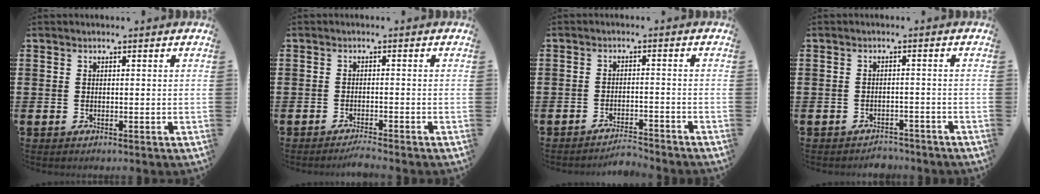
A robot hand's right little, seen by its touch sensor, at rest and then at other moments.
{"total": 1.5, "force": [-1.4, -0.2, 0.5], "torque": [-0.008, 0.001, -0.026]}
{"total": 2.6, "force": [-2.6, 0.0, 0.3], "torque": [-0.009, 0.004, -0.053]}
{"total": 1.9, "force": [-1.8, 0.2, -0.2], "torque": [-0.004, 0.005, -0.042]}